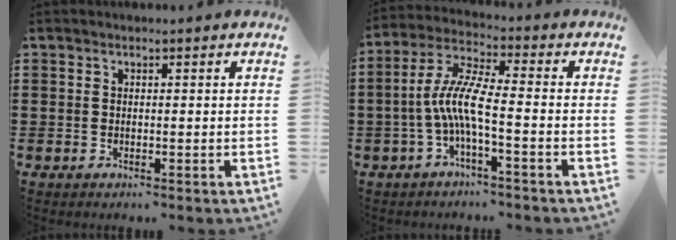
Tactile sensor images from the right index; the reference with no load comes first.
{"total": 7.7, "force": [-2.2, 1.1, 7.2], "torque": [-0.160, -0.008, -0.048]}